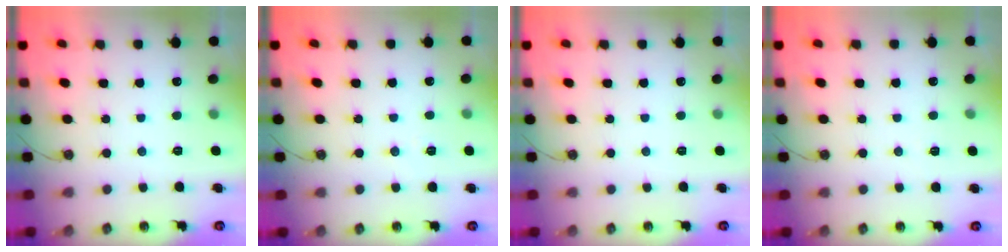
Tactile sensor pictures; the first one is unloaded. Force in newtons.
{"total": 4.4, "press": 4.2, "slide": 1.2}
{"total": 0.0}
{"total": 3.5, "press": 1.6, "slide": 3.1}